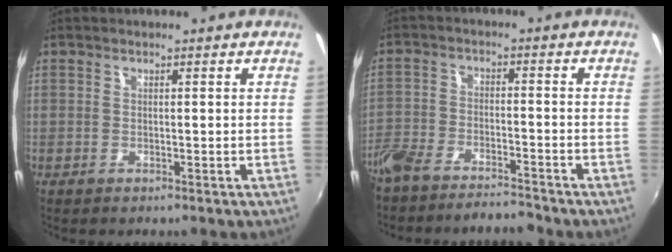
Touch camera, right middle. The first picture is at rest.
{"total": 9.3, "force": [-8.3, 2.6, 3.4], "torque": [-0.092, -0.006, -0.145]}